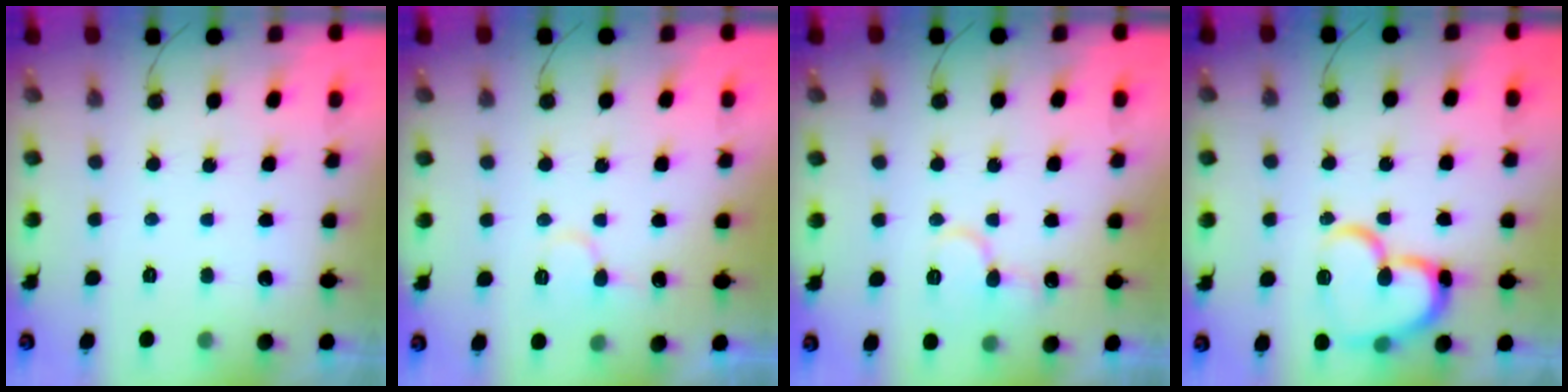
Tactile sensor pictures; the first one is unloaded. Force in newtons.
{"total": 7.8, "press": 7.8, "slide": 0.9}
{"total": 10.4, "press": 10.3, "slide": 1.4}
{"total": 16.3, "press": 16.3, "slide": 1.6}